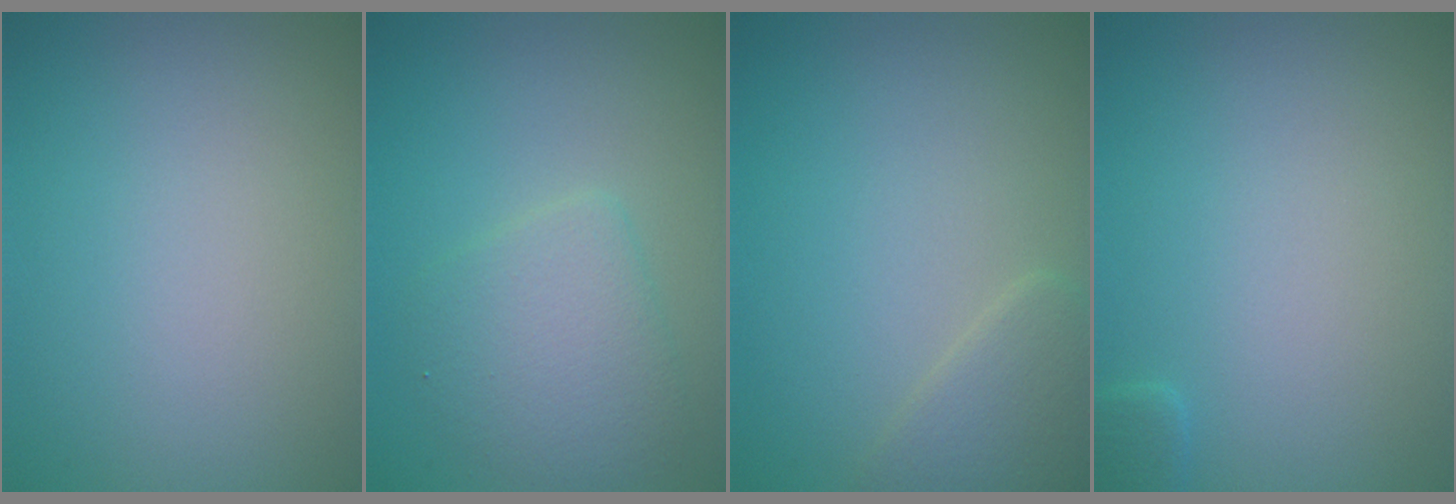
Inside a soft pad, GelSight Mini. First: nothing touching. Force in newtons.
{"total": 3.4, "press": 3.4, "slide": 0.1}
{"total": 2.2, "press": 2.2, "slide": 0.1}
{"total": 0.8, "press": 0.8, "slide": 0.1}